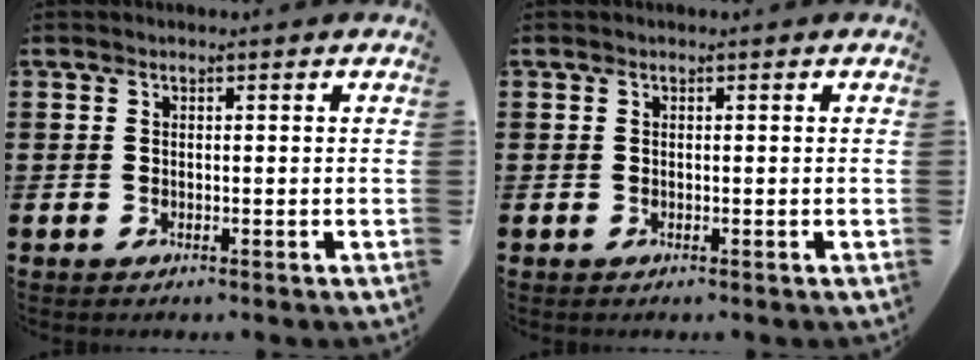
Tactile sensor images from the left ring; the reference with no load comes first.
{"total": 0.0}